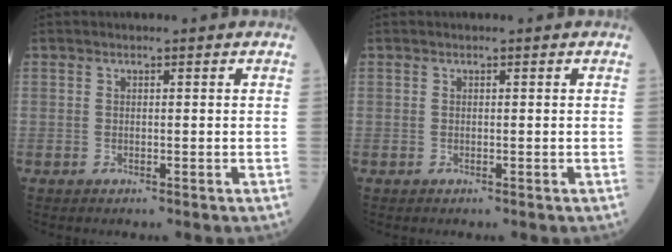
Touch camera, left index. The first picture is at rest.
{"total": 0.0}